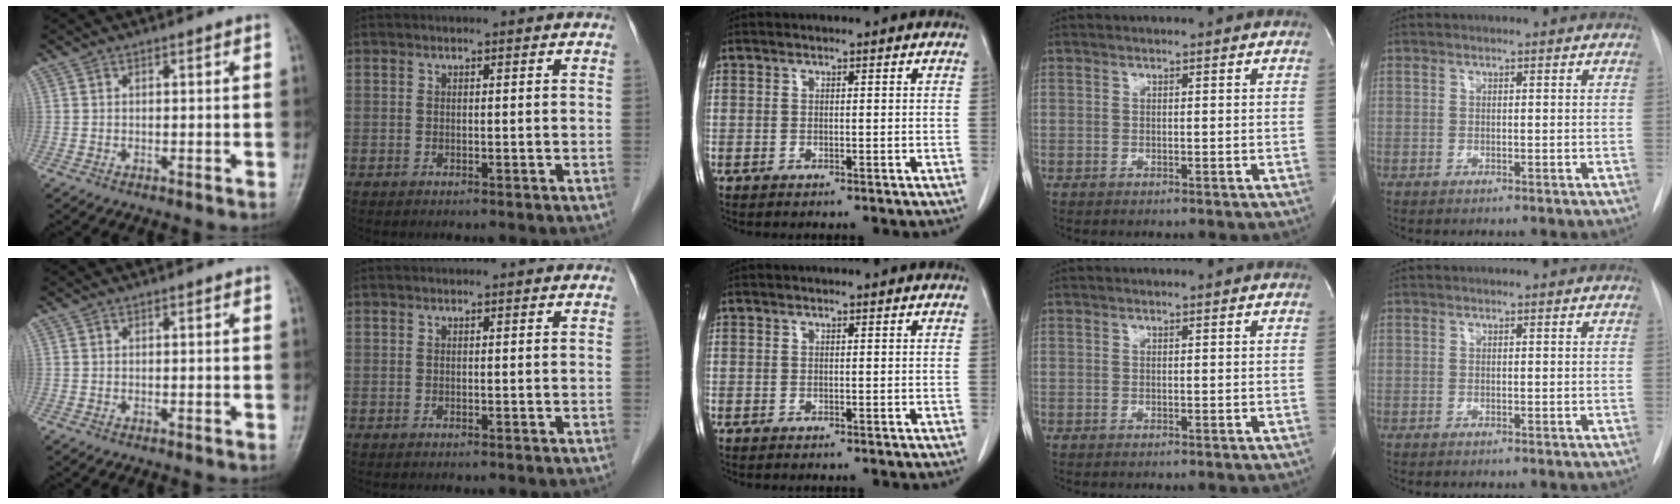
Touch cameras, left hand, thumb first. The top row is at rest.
{}